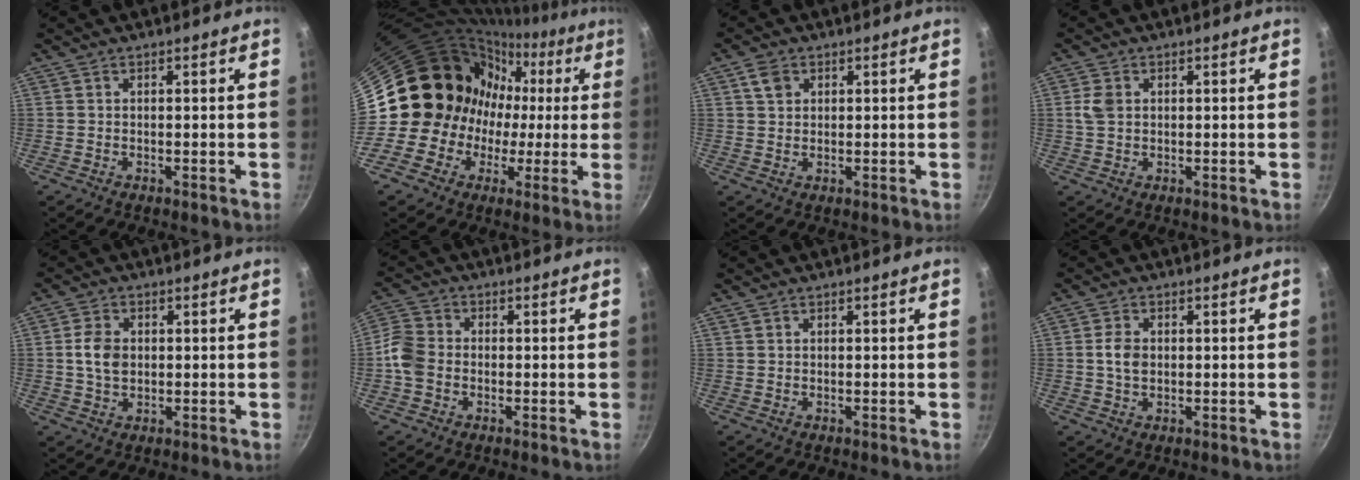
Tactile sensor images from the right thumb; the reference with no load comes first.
{"total": 19.6, "force": [0.4, 18.1, 7.7], "torque": [-0.092, 0.050, 0.008]}
{"total": 3.3, "force": [1.3, 2.5, 1.7], "torque": [-0.021, 0.000, 0.024]}
{"total": 3.4, "force": [0.6, 2.6, 2.1], "torque": [-0.038, 0.003, 0.011]}
{"total": 5.5, "force": [0.4, 4.0, 3.7], "torque": [-0.060, 0.006, 0.006]}
{"total": 6.2, "force": [-1.5, 5.0, 3.5], "torque": [-0.064, 0.016, -0.046]}
{"total": 0.0}
{"total": 3.9, "force": [0.2, 2.8, 2.7], "torque": [-0.046, 0.005, 0.002]}